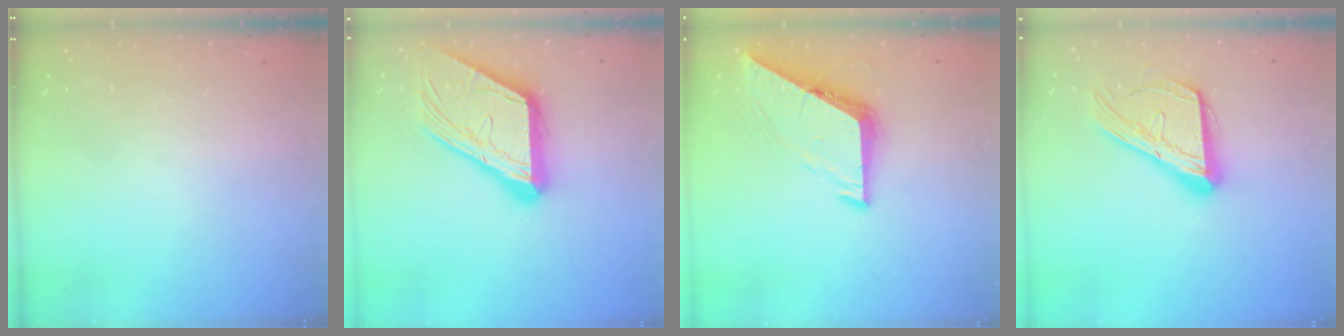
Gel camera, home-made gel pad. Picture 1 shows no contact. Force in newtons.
{"total": 17.8, "press": 17.7, "slide": 1.8}
{"total": 7.0, "press": 7.0, "slide": 0.5}
{"total": 15.8, "press": 15.7, "slide": 1.0}